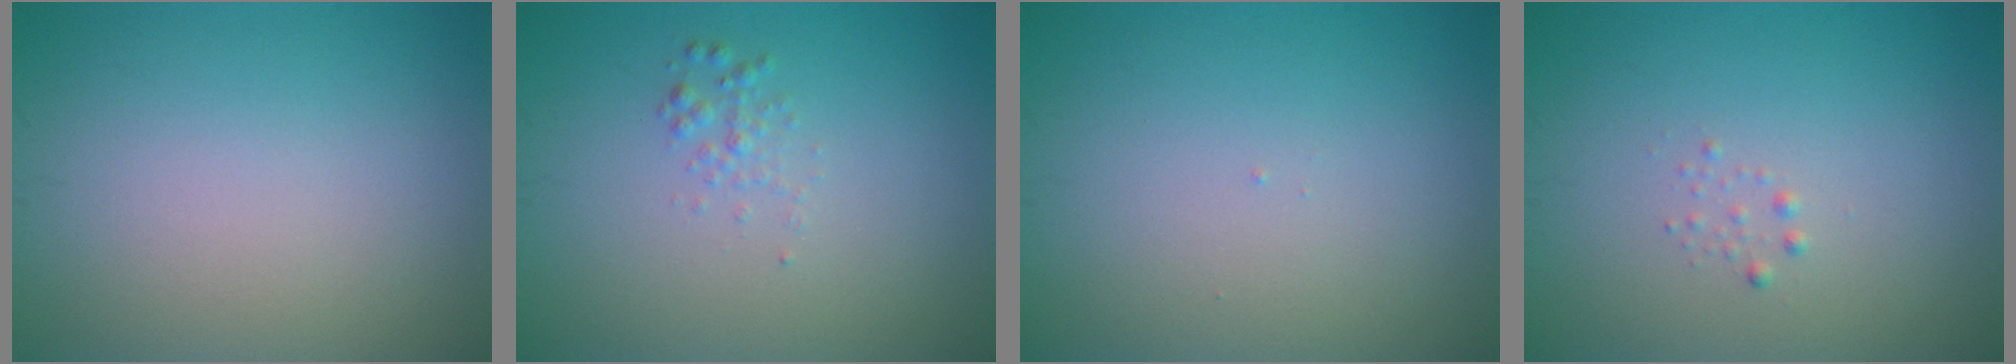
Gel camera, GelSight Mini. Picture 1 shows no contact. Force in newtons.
{"total": 1.0, "press": 1.0, "slide": 0.0}
{"total": 0.0}
{"total": 0.6, "press": 0.6, "slide": 0.0}